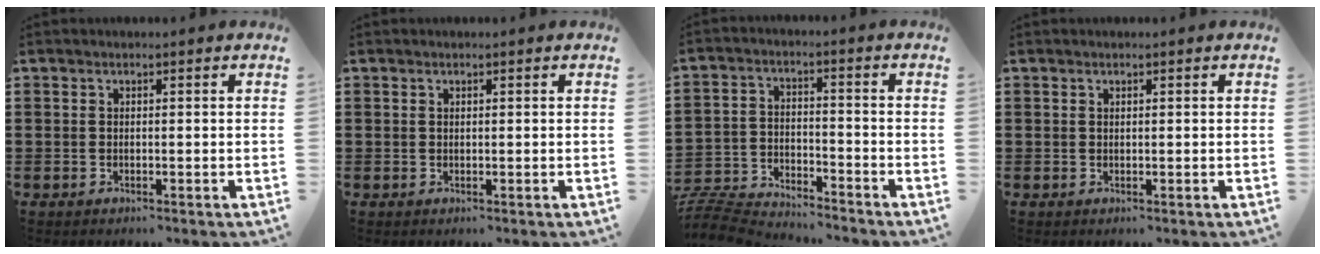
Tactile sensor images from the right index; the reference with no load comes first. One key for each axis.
{"total": 0.0}
{"total": 7.1, "fx": -7.0, "fy": 0.9, "fz": 0.8, "tx": -0.031, "ty": 0.009, "tz": -0.143}
{"total": 0.0}